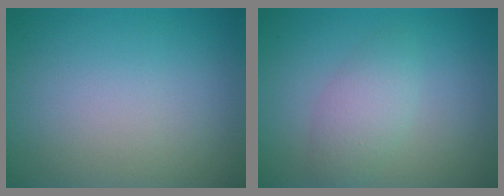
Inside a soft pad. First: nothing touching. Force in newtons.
{"total": 2.7, "press": 2.7, "slide": 0.1}